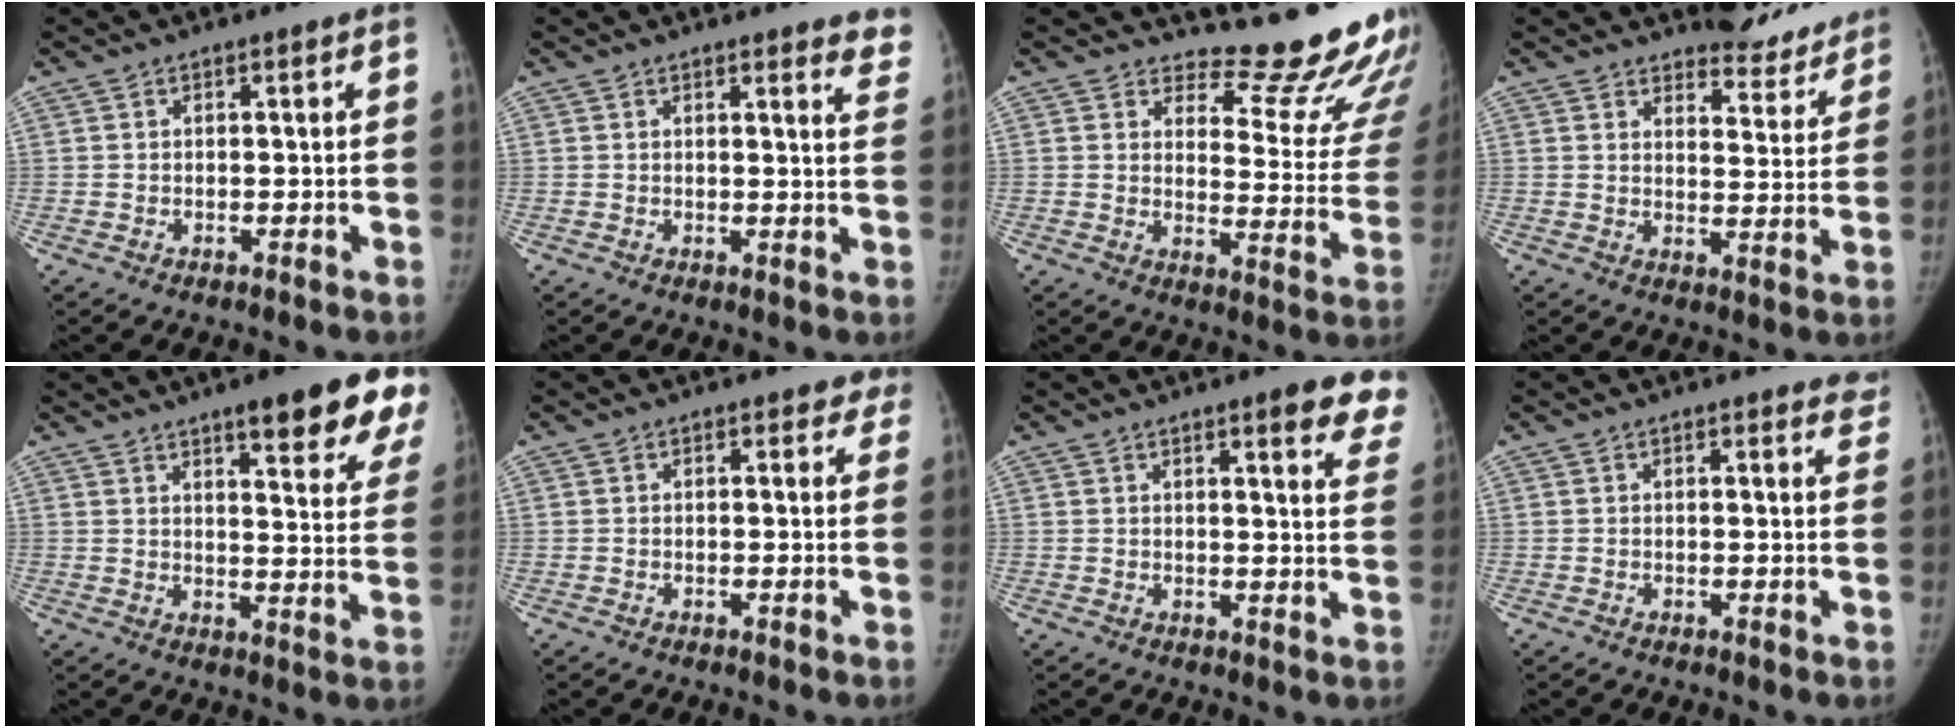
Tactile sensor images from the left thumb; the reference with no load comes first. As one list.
[{"total": 6.6, "force": [6.0, 1.7, 2.2], "torque": [0.010, -0.033, 0.039]}, {"total": 17.0, "force": [15.6, 4.0, 5.6], "torque": [-0.020, -0.177, 0.175]}, {"total": 9.9, "force": [9.2, 3.6, 0.5], "torque": [0.040, -0.081, 0.107]}, {"total": 18.4, "force": [12.1, 4.3, 13.2], "torque": [-0.134, -0.049, 0.145]}, {"total": 2.5, "force": [1.9, 1.5, 0.7], "torque": [0.024, -0.006, 0.006]}, {"total": 10.8, "force": [7.5, 2.3, 7.5], "torque": [-0.058, -0.031, 0.074]}, {"total": 3.6, "force": [3.2, 1.3, 1.0], "torque": [0.015, -0.014, 0.017]}]